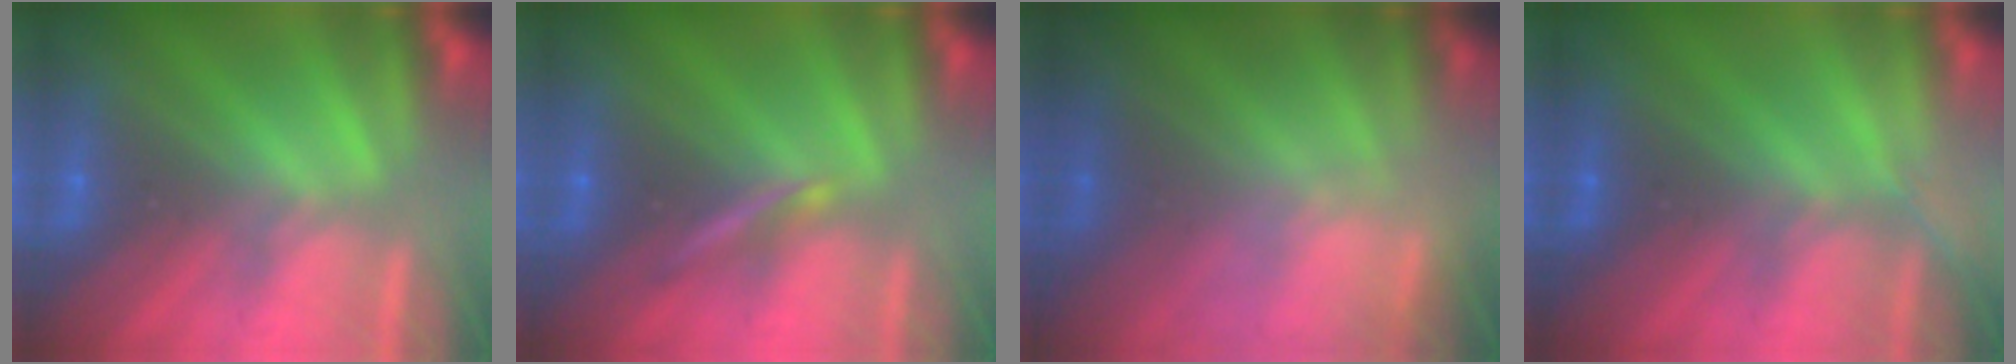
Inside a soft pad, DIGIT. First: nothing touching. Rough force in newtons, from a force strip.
{"total": 2.2}
{"total": 8.5}
{"total": 1.4}